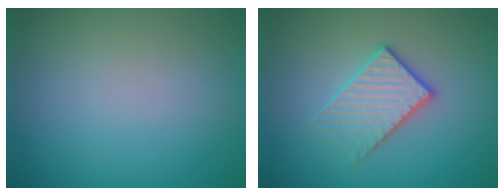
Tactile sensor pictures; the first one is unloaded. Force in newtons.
{"total": 2.9, "press": 2.6, "slide": 1.2}